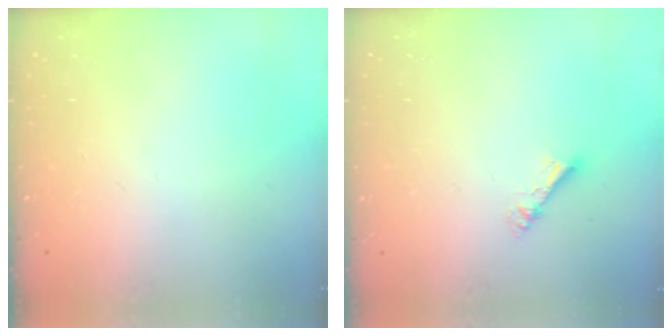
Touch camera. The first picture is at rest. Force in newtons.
{"total": 4.3, "press": 4.3, "slide": 0.2}